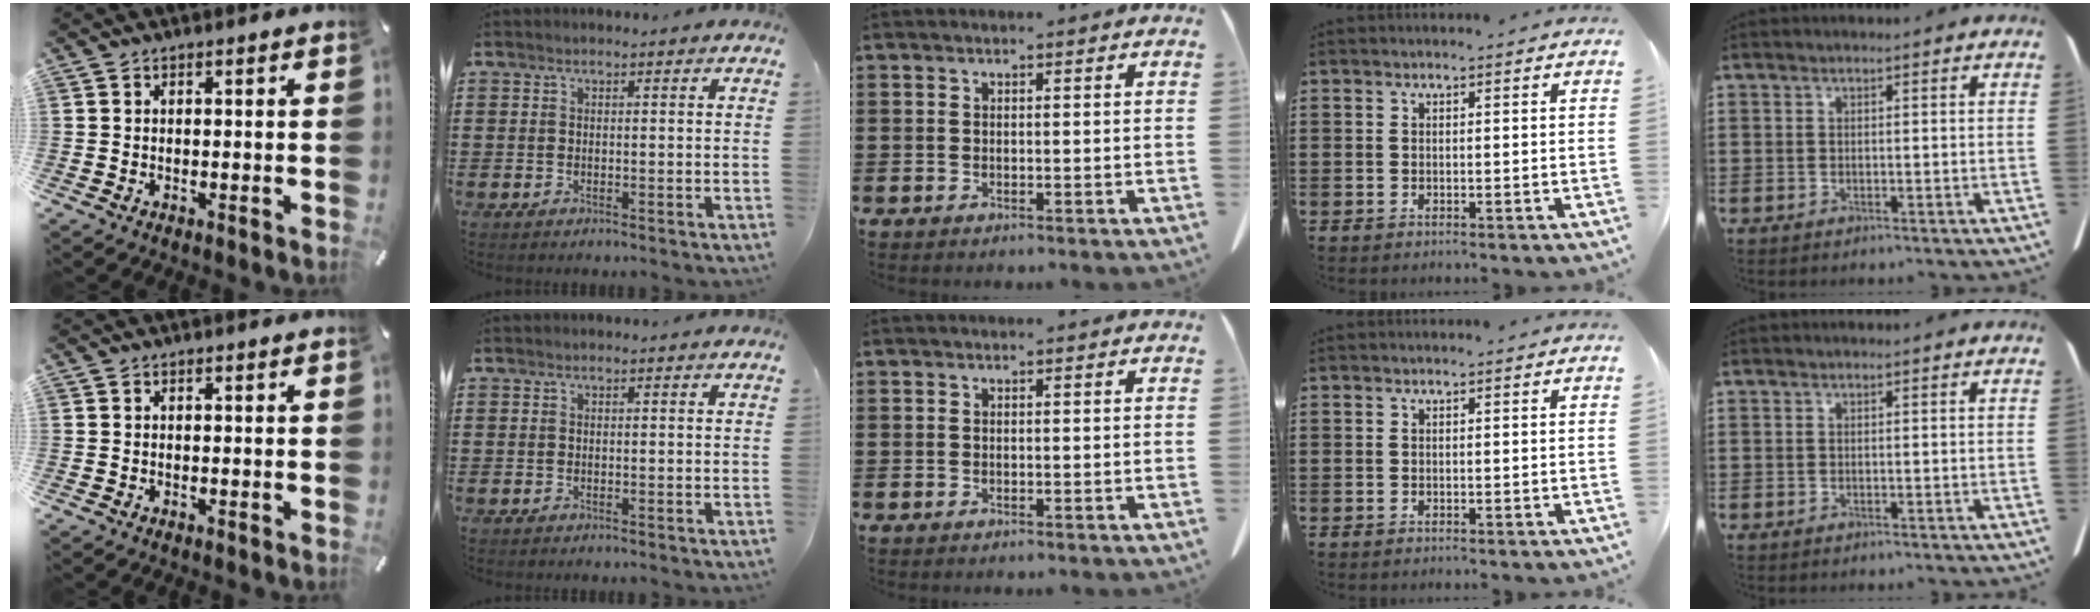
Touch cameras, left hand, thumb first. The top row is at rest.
{}